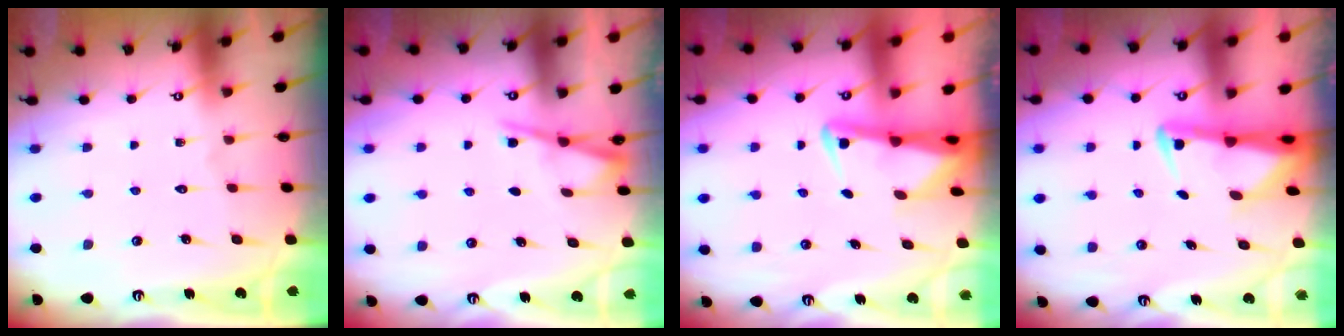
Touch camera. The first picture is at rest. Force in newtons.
{"total": 2.7, "press": 2.7, "slide": 0.5}
{"total": 2.7, "press": 2.6, "slide": 0.6}
{"total": 2.6, "press": 2.5, "slide": 0.7}